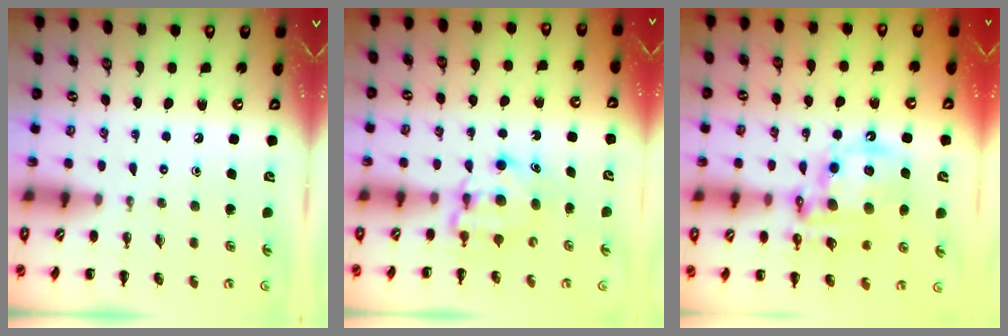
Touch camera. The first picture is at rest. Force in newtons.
{"total": 5.4, "press": 5.3, "slide": 0.6}
{"total": 15.8, "press": 15.3, "slide": 3.8}